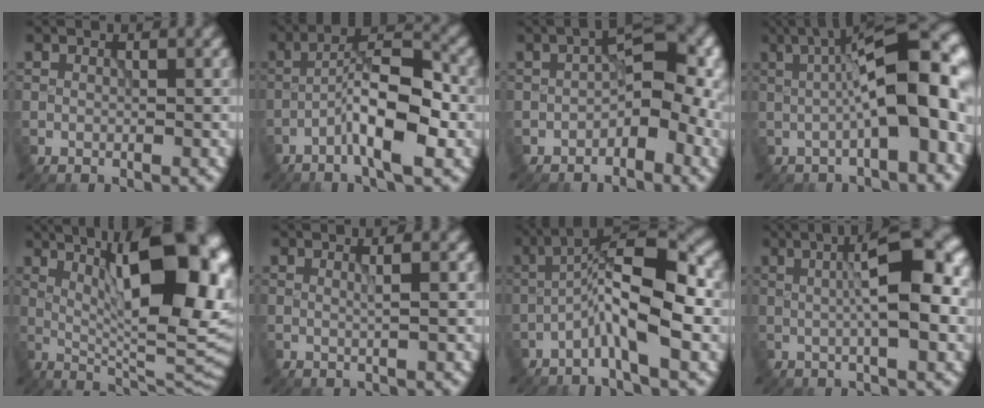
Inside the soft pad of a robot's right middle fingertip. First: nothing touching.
{"total": 7.4, "force": [-3.0, 1.7, 6.5], "torque": [-0.105, 0.022, -0.058]}
{"total": 4.8, "force": [-1.3, 2.6, 3.8], "torque": [-0.043, 0.010, -0.028]}
{"total": 10.8, "force": [0.4, 3.0, 10.4], "torque": [-0.134, 0.015, -0.003]}
{"total": 15.3, "force": [4.0, 4.9, 14.0], "torque": [-0.173, 0.009, 0.060]}
{"total": 1.2, "force": [0.3, 0.3, 1.1], "torque": [-0.014, 0.003, 0.000]}
{"total": 8.0, "force": [-2.3, 1.8, 7.4], "torque": [-0.120, 0.028, -0.054]}
{"total": 8.5, "force": [0.9, 2.1, 8.2], "torque": [-0.110, 0.013, 0.008]}